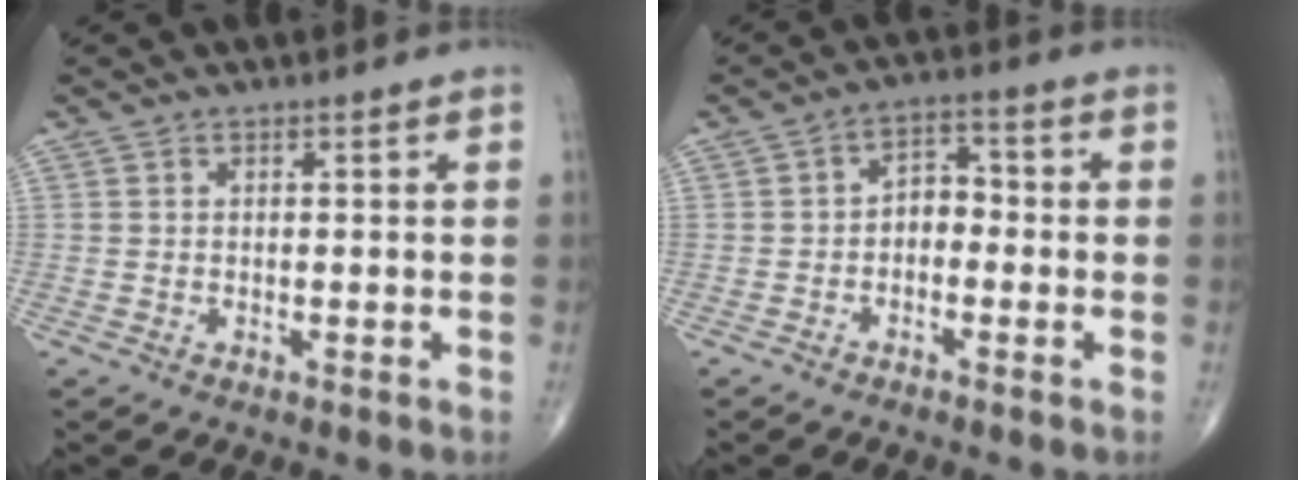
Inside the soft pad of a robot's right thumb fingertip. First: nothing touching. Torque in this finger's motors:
{"motor_torque": [0.10, -0.09, 0.44, 0.00, 0.08]}